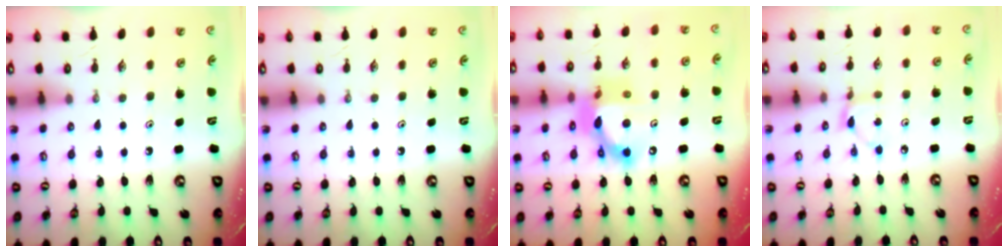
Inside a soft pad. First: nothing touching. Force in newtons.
{"total": 0.0}
{"total": 14.1, "press": 14.1, "slide": 1.1}
{"total": 2.8, "press": 2.8, "slide": 0.1}